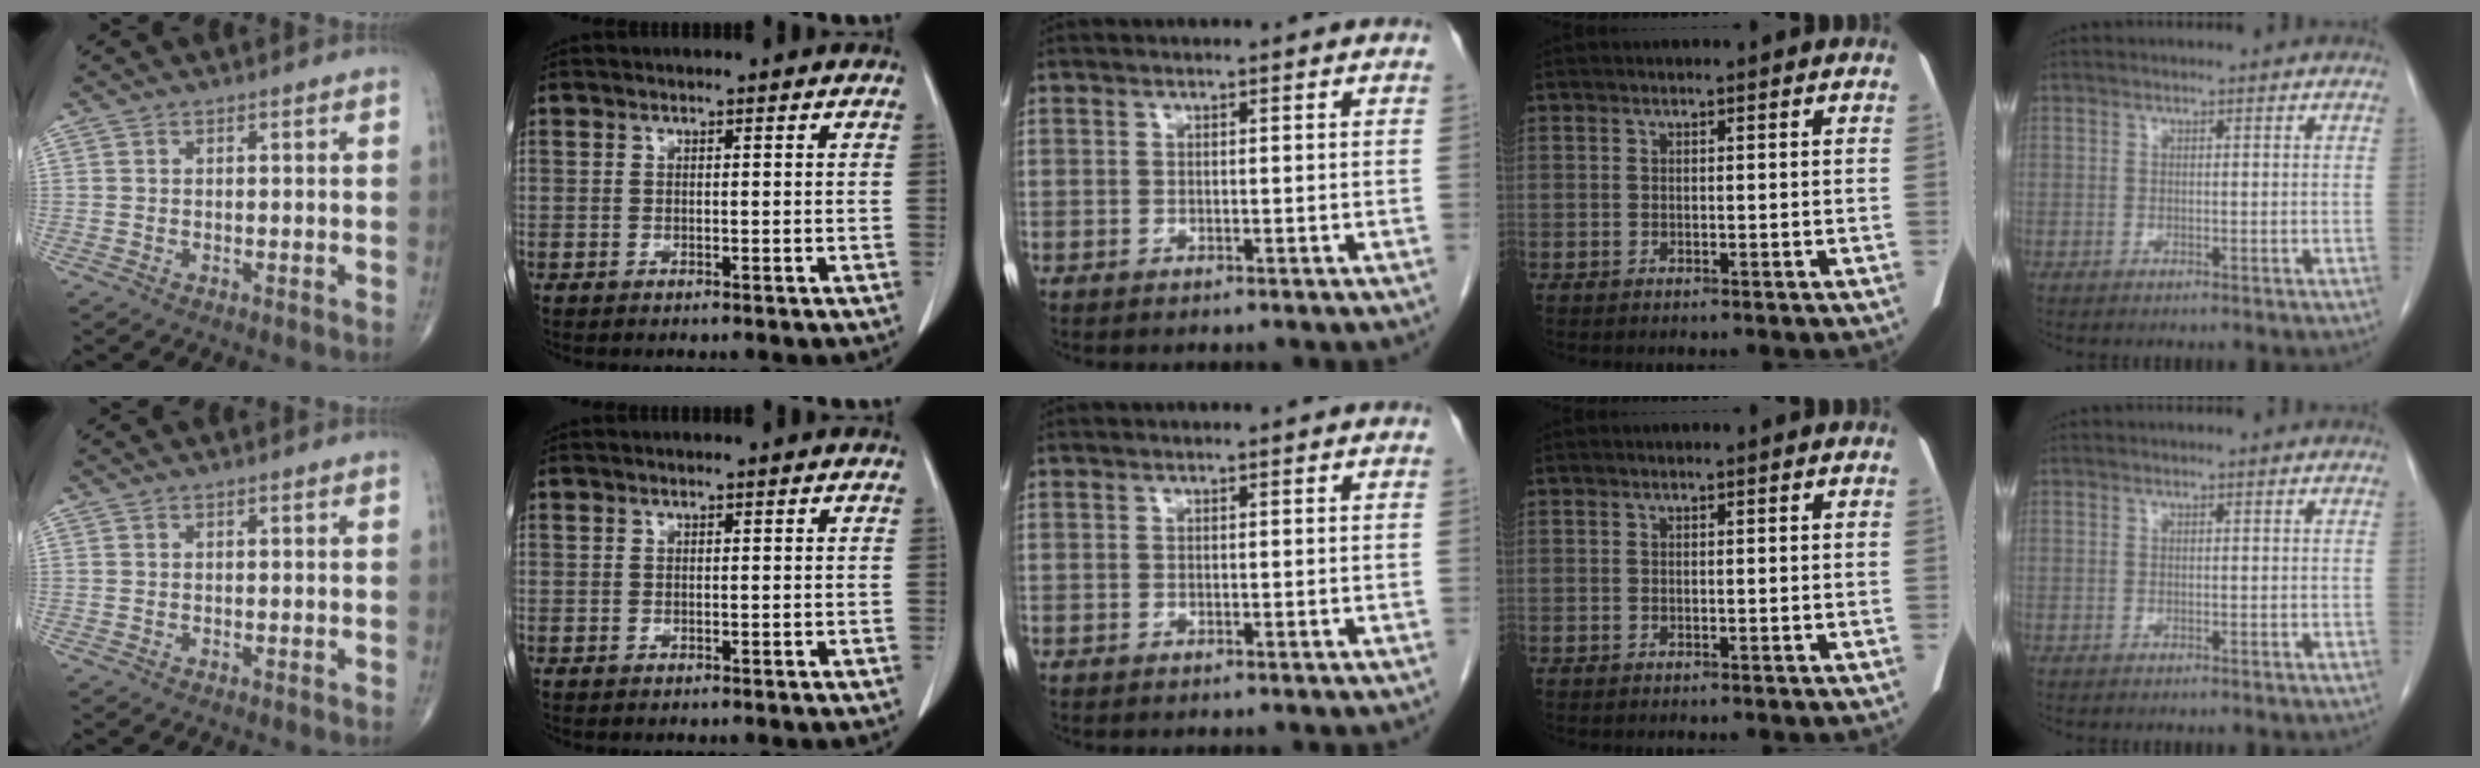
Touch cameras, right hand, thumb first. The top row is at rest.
{}